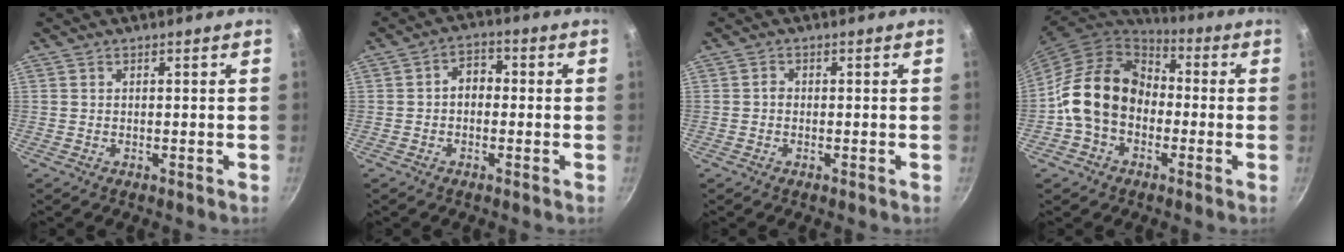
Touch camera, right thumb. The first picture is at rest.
{"total": 4.5, "force": [-0.3, 3.4, 2.9], "torque": [-0.020, 0.015, -0.013]}
{"total": 1.1, "force": [-0.2, 1.0, 0.5], "torque": [-0.008, 0.006, -0.006]}
{"total": 16.5, "force": [-1.7, 12.8, 10.3], "torque": [-0.151, 0.045, -0.044]}